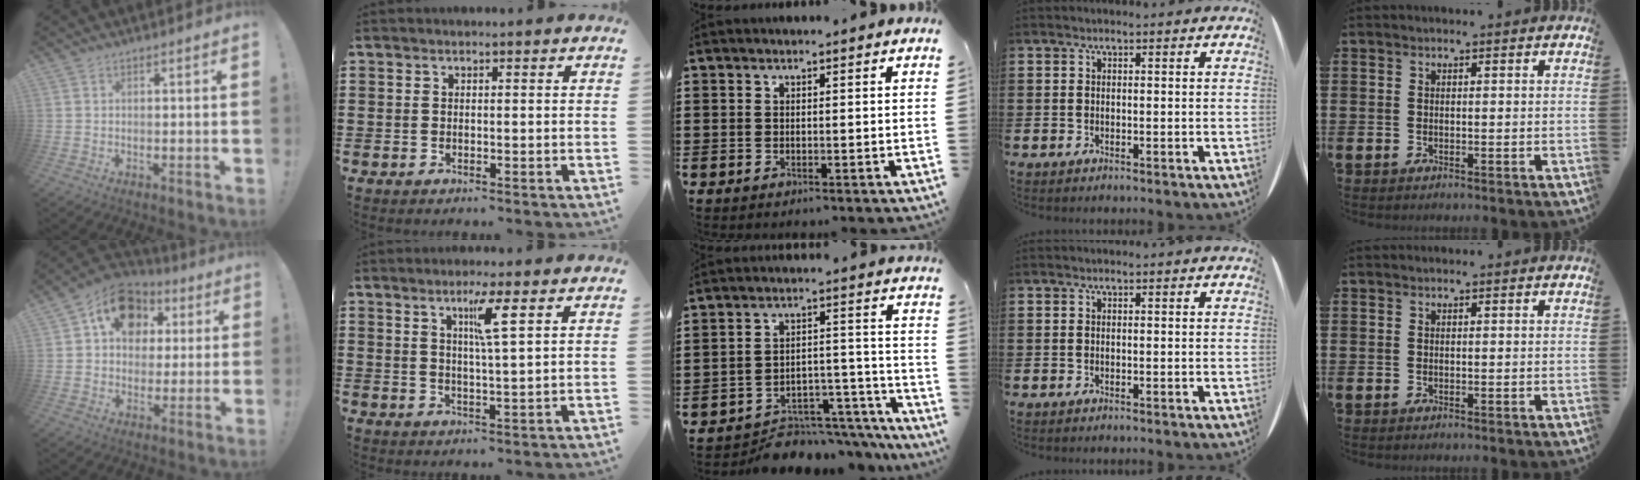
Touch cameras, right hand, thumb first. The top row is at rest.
{"thumb": {"total": 15.1, "force": [6.1, 11.7, 7.5], "torque": [-0.108, -0.019, 0.116]}, "index": {"total": 5.1, "force": [2.5, -0.2, 4.4], "torque": [-0.079, -0.008, 0.035]}, "middle": {"total": 6.7, "force": [-6.2, 1.7, 1.6], "torque": [-0.019, 0.025, -0.118]}}